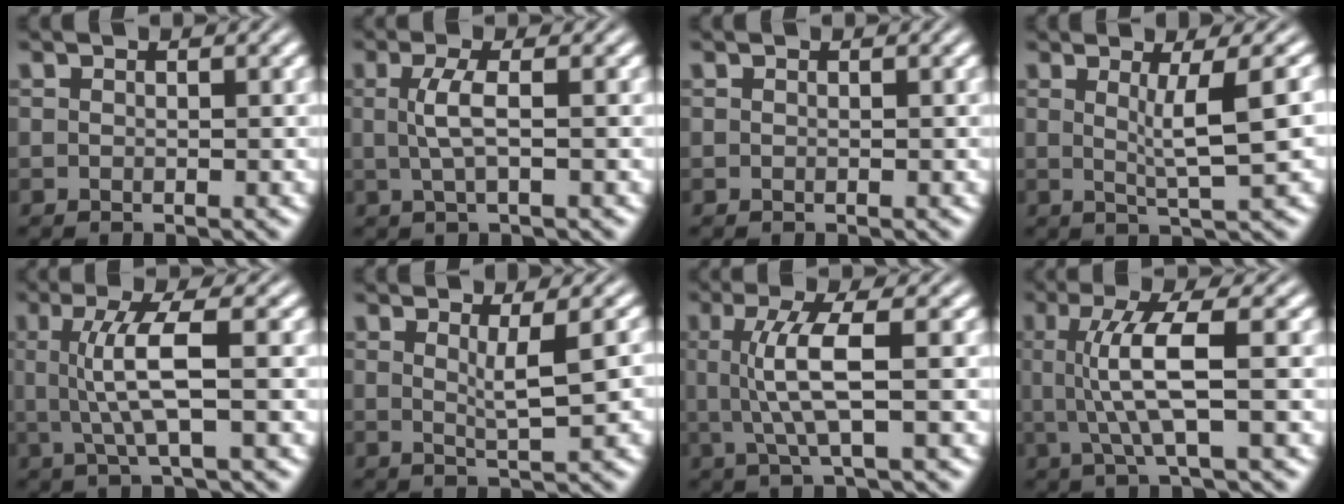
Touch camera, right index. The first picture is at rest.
{"total": 2.4, "force": [0.1, -0.8, 2.2], "torque": [-0.038, 0.000, 0.009]}
{"total": 0.0}
{"total": 3.7, "force": [0.8, -1.3, 3.3], "torque": [-0.044, -0.006, 0.021]}
{"total": 4.5, "force": [0.2, -0.4, 4.4], "torque": [-0.079, 0.001, 0.011]}
{"total": 2.5, "force": [0.9, -1.3, 1.9], "torque": [-0.021, -0.010, 0.024]}
{"total": 4.4, "force": [0.3, -0.5, 4.3], "torque": [-0.080, 0.000, 0.012]}
{"total": 5.0, "force": [0.3, -0.2, 5.0], "torque": [-0.091, -0.001, 0.012]}